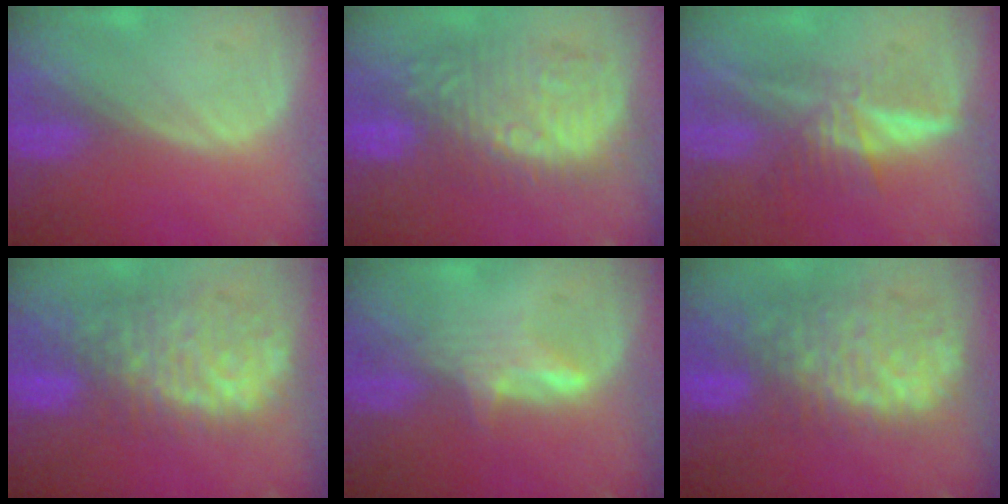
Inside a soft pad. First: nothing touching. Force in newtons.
{"total": 10.0, "press": 9.9, "slide": 1.7}
{"total": 5.9, "press": 5.5, "slide": 1.9}
{"total": 11.8, "press": 9.8, "slide": 6.6}
{"total": 2.9, "press": 2.9, "slide": 0.4}
{"total": 11.7, "press": 9.8, "slide": 6.4}